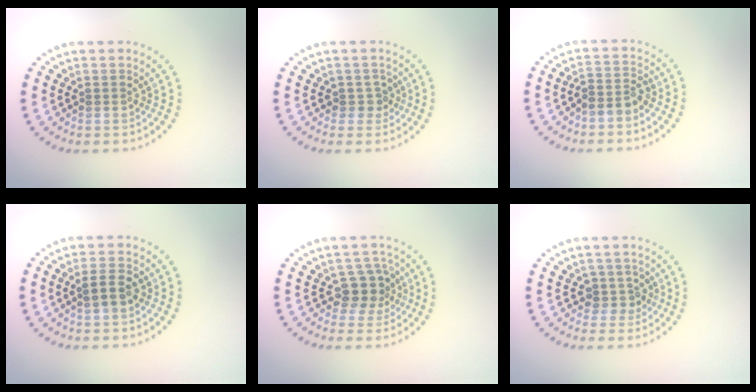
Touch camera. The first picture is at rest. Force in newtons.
{"total": 1.3, "press": 1.1, "slide": 0.7}
{"total": 2.3, "press": 1.9, "slide": 1.4}
{"total": 2.3, "press": 2.3, "slide": 0.5}
{"total": 3.0, "press": 2.5, "slide": 1.6}
{"total": 2.0, "press": 1.6, "slide": 1.2}